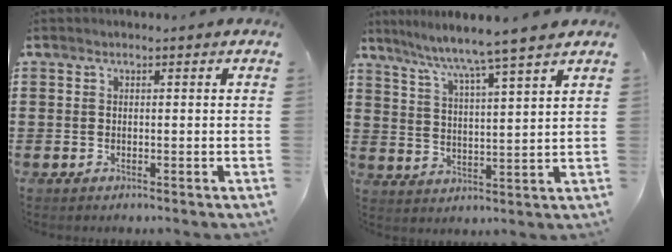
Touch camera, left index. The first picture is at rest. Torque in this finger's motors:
{"motor_torque": [0.67, 0.58, 0.60, 0.20]}